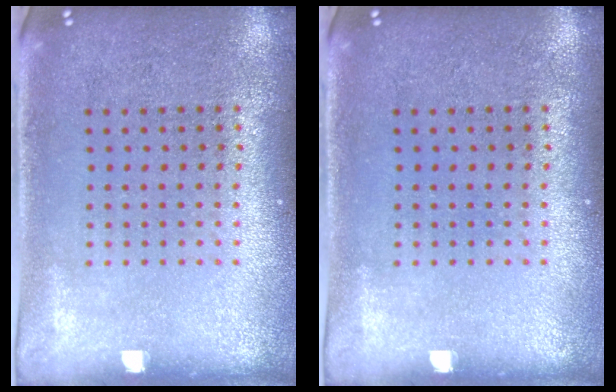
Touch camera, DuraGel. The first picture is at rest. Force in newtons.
{"total": 0.0}